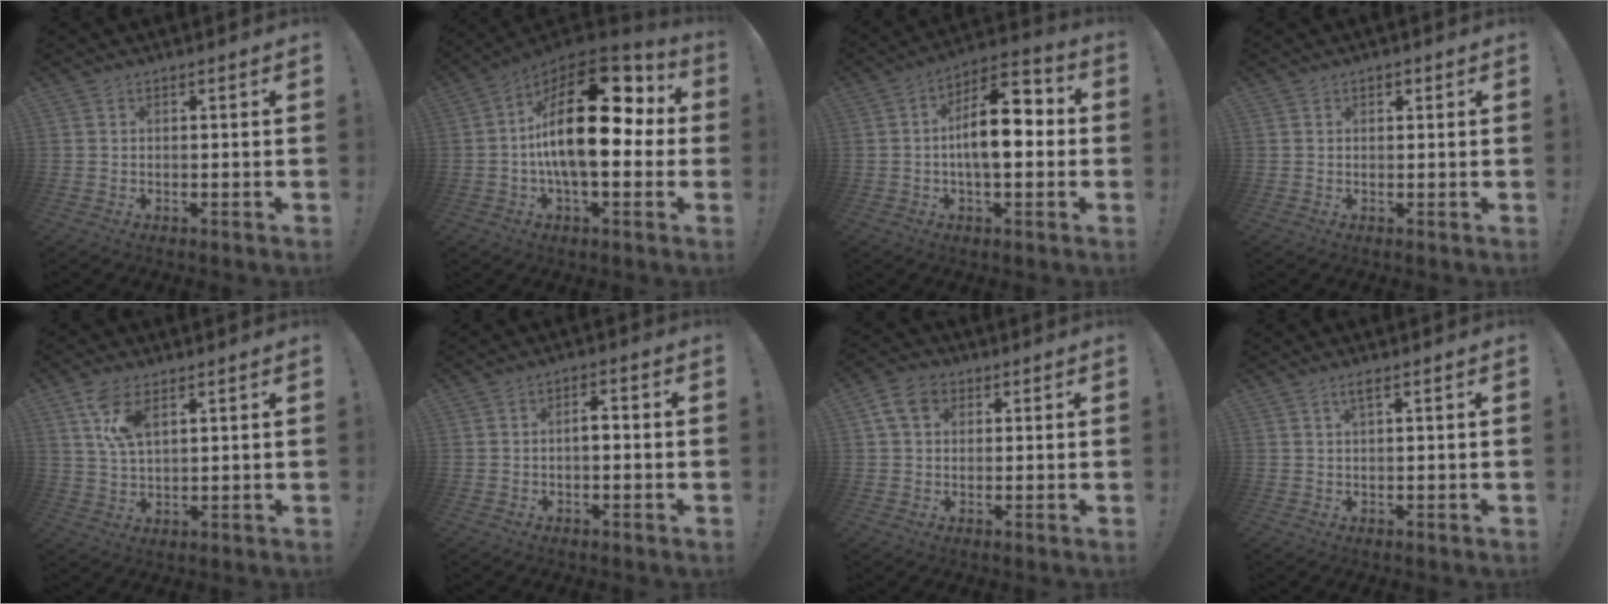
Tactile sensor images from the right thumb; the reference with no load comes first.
{"total": 25.5, "force": [2.0, 11.7, 22.5], "torque": [-0.389, -0.001, 0.032]}
{"total": 14.9, "force": [-0.4, 6.7, 13.3], "torque": [-0.209, 0.010, -0.015]}
{"total": 1.0, "force": [0.5, 0.7, 0.4], "torque": [-0.005, 0.000, 0.009]}
{"total": 8.3, "force": [4.2, 3.9, 6.1], "torque": [-0.122, -0.007, 0.075]}
{"total": 3.1, "force": [-1.0, 1.3, 2.7], "torque": [-0.049, 0.011, -0.020]}
{"total": 7.6, "force": [2.7, 5.5, 4.4], "torque": [-0.088, 0.007, 0.055]}
{"total": 2.1, "force": [0.9, 0.2, 1.9], "torque": [-0.036, 0.000, 0.013]}